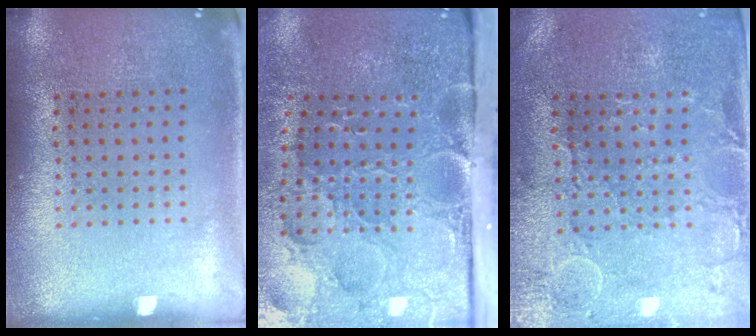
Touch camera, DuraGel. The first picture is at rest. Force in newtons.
{"total": 5.4, "press": 4.2, "slide": 3.3}
{"total": 0.7, "press": 0.5, "slide": 0.4}